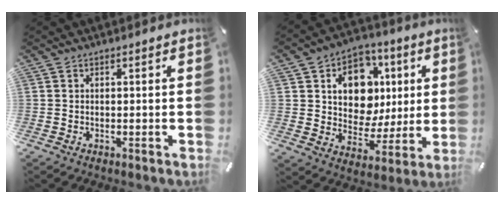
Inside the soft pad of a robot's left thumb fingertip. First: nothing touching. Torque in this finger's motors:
{"motor_torque": [2.10, 1.89, 0.47, -0.08, 0.35]}